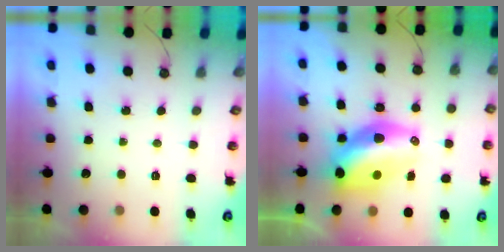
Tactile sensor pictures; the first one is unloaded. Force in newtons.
{"total": 15.0, "press": 14.4, "slide": 4.4}